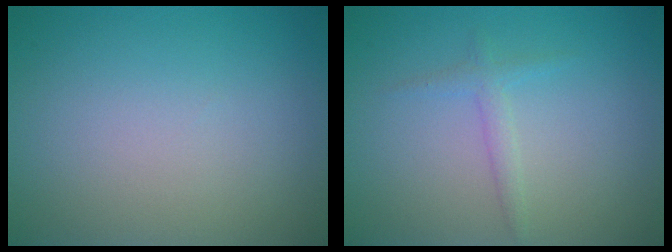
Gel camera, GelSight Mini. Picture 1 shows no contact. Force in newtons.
{"total": 1.4, "press": 1.4, "slide": 0.1}